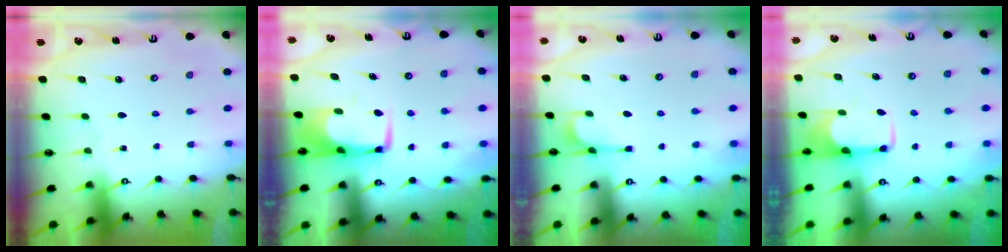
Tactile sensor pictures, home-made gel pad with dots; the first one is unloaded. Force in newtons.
{"total": 6.4, "press": 6.3, "slide": 0.7}
{"total": 2.5, "press": 2.2, "slide": 1.2}
{"total": 1.9, "press": 1.7, "slide": 0.8}